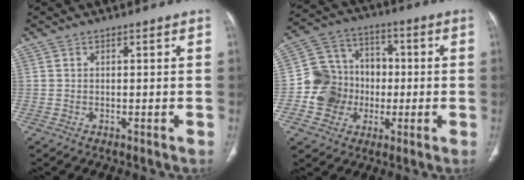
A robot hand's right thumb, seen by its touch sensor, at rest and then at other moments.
{"total": 13.0, "force": [-2.1, 11.9, 4.8], "torque": [-0.040, 0.035, -0.038]}